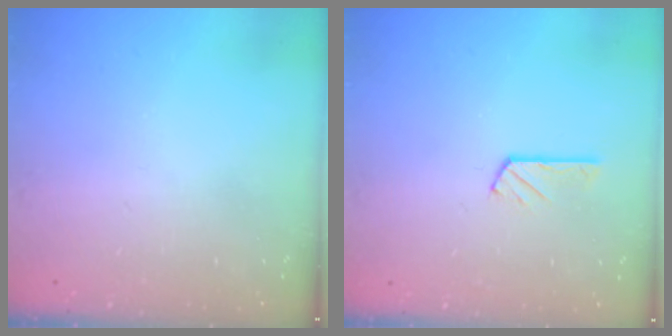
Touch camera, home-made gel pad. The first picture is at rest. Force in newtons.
{"total": 2.8, "press": 2.8, "slide": 0.1}